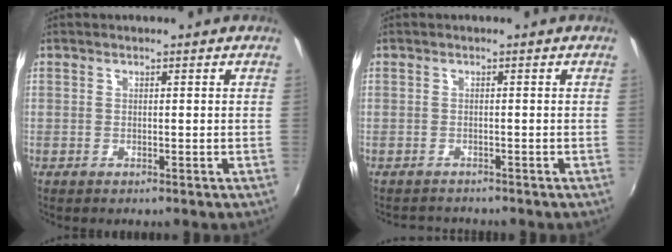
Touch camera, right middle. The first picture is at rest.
{"total": 2.1, "force": [-2.0, 0.6, -0.1], "torque": [-0.006, 0.000, -0.035]}